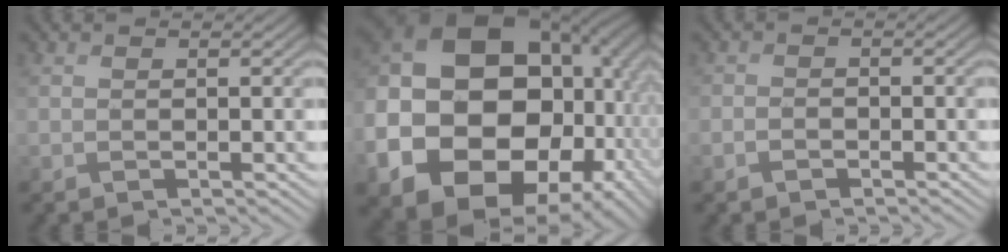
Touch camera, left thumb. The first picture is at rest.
{"total": 23.8, "force": [-4.2, 19.2, 13.4], "torque": [-0.287, -0.042, -0.074]}
{"total": 1.6, "force": [-1.5, 0.2, -0.4], "torque": [0.008, 0.000, -0.022]}